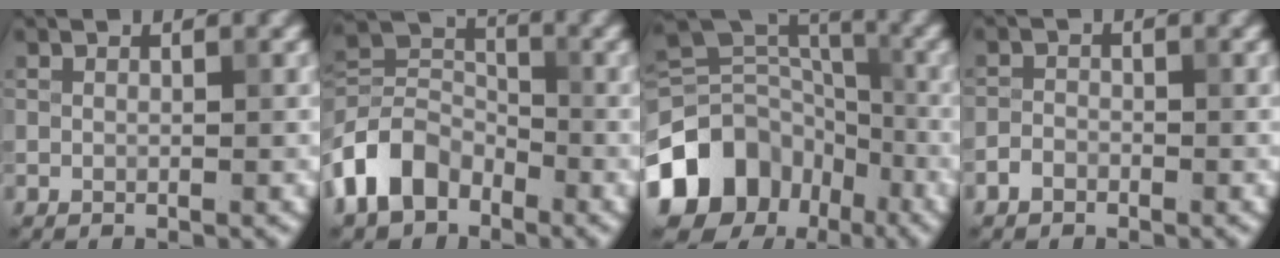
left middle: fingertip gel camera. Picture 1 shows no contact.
{"total": 6.5, "force": [-3.5, 4.5, 3.2], "torque": [-0.065, 0.005, -0.086]}
{"total": 13.1, "force": [-6.9, 10.0, 4.9], "torque": [-0.119, 0.018, -0.119]}
{"total": 1.5, "force": [-1.1, 1.0, 0.4], "torque": [-0.003, 0.003, -0.025]}